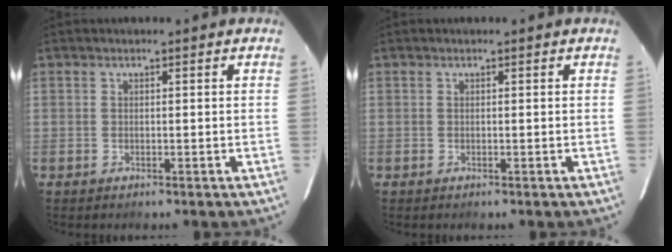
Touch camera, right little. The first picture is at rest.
{"total": 0.0}